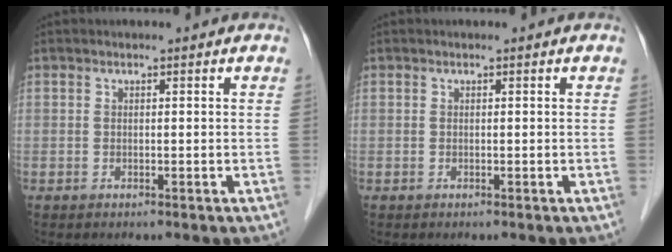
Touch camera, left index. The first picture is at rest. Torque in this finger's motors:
{"motor_torque": [0.00, 0.00, 0.00, 0.00]}